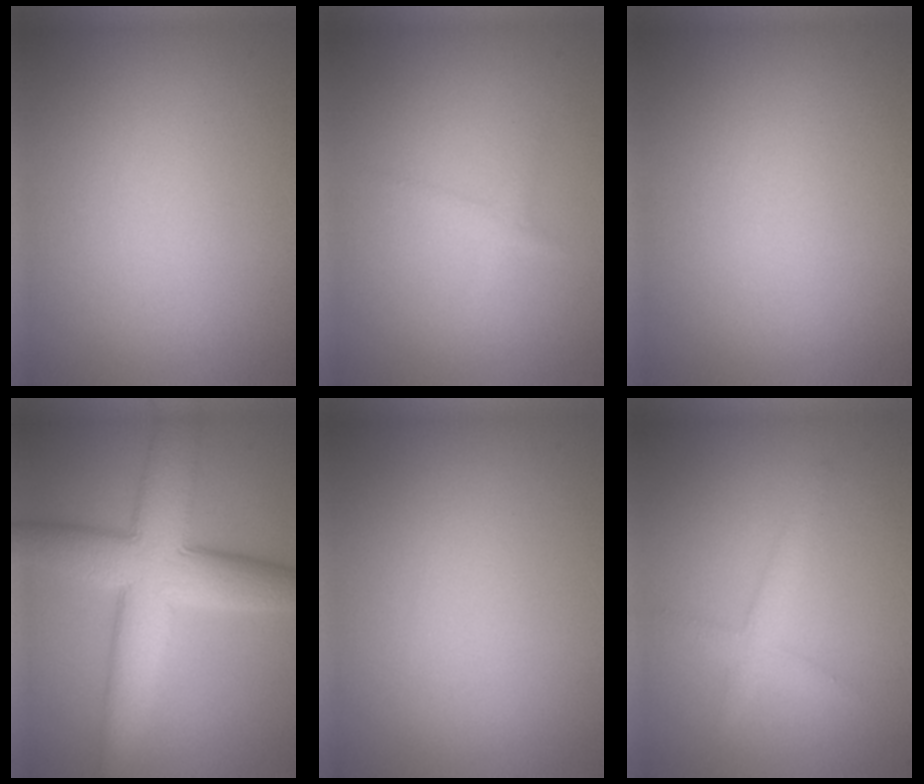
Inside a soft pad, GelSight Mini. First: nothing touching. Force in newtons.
{"total": 1.0, "press": 1.0, "slide": 0.1}
{"total": 0.0}
{"total": 10.1, "press": 10.1, "slide": 0.2}
{"total": 0.0}
{"total": 2.0, "press": 2.0, "slide": 0.1}